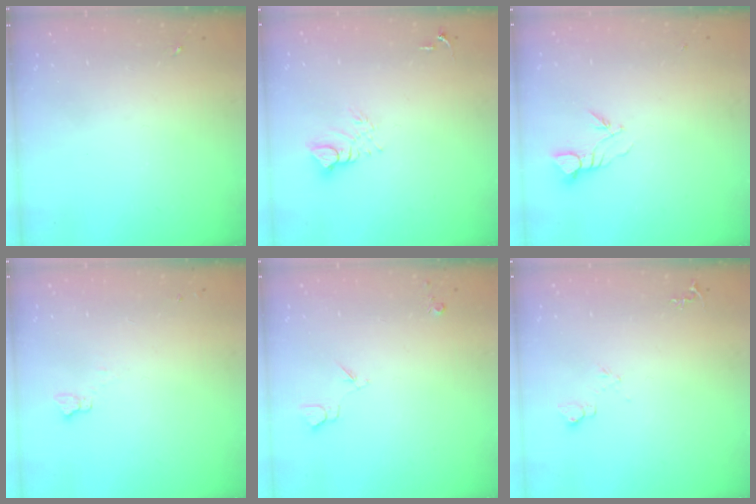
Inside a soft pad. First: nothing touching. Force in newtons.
{"total": 6.3, "press": 6.3, "slide": 0.7}
{"total": 3.8, "press": 3.8, "slide": 0.1}
{"total": 2.3, "press": 2.3, "slide": 0.2}
{"total": 5.0, "press": 4.9, "slide": 0.7}
{"total": 6.1, "press": 6.1, "slide": 0.7}